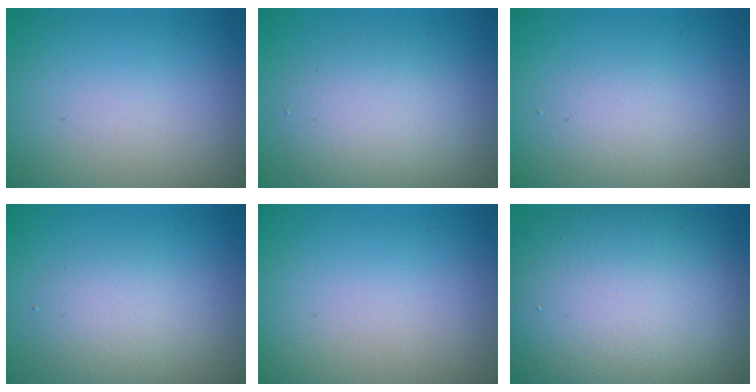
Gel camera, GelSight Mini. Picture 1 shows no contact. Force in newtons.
{"total": 3.8, "press": 3.8, "slide": 0.3}
{"total": 1.6, "press": 1.6, "slide": 0.1}
{"total": 2.4, "press": 2.4, "slide": 0.2}
{"total": 0.0}
{"total": 14.7, "press": 14.7, "slide": 0.6}